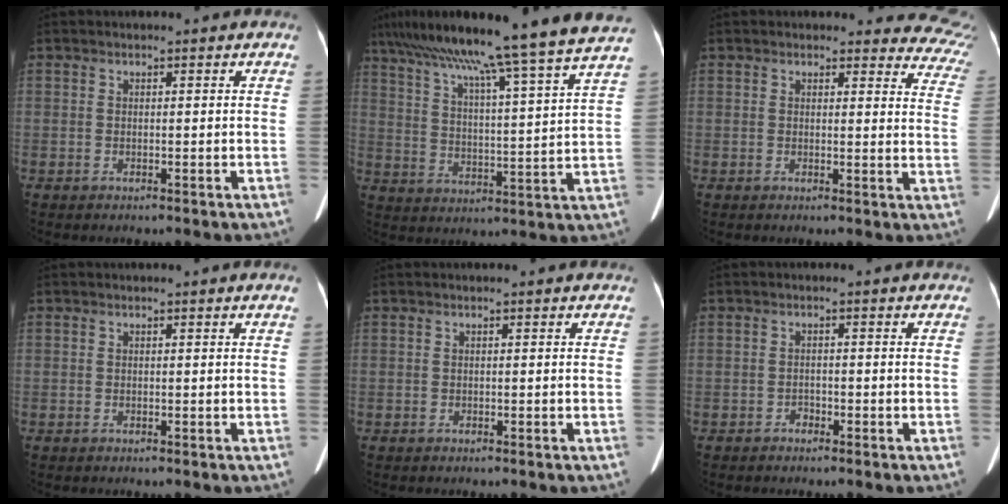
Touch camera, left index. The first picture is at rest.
{"total": 25.9, "force": [21.6, -1.8, 14.1], "torque": [-0.245, -0.014, 0.303]}
{"total": 11.5, "force": [11.0, 3.3, 0.4], "torque": [0.057, -0.073, 0.063]}
{"total": 0.0}
{"total": 0.0}
{"total": 1.0, "force": [-0.8, 0.6, 0.1], "torque": [0.000, 0.003, -0.016]}